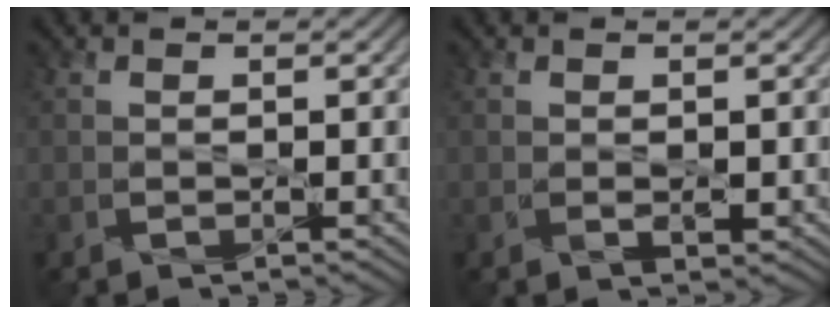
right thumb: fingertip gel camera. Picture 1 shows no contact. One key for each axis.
{"total": 0.8, "fx": 0.0, "fy": 0.5, "fz": 0.7, "tx": -0.013, "ty": -0.005, "tz": 0.004}